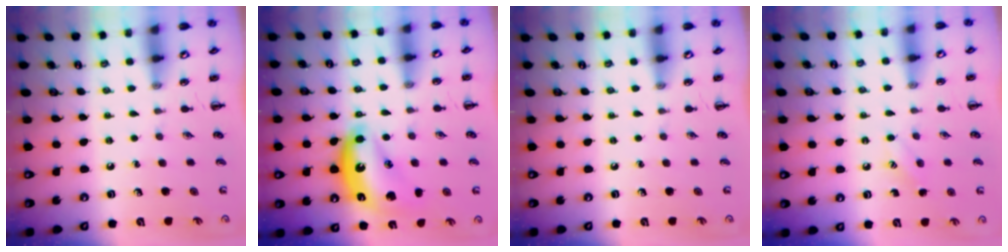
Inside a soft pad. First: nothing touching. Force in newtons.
{"total": 13.6, "press": 13.6, "slide": 1.1}
{"total": 0.0}
{"total": 6.6, "press": 6.4, "slide": 1.4}